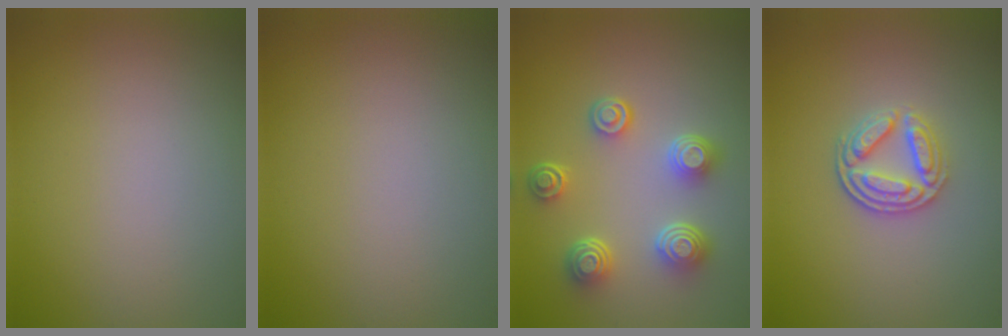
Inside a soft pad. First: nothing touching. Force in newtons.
{"total": 0.0}
{"total": 4.9, "press": 3.7, "slide": 3.3}
{"total": 3.6, "press": 3.1, "slide": 1.7}